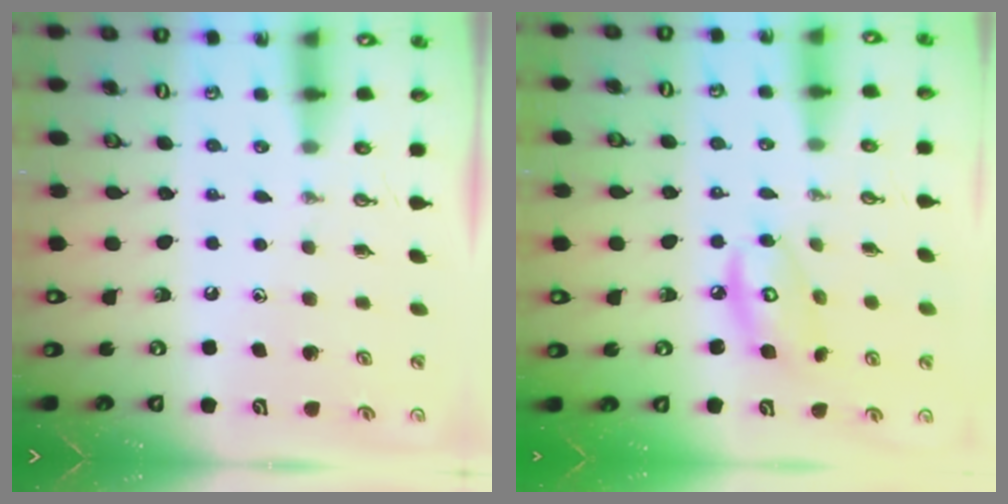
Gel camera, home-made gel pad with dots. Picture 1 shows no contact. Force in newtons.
{"total": 8.4, "press": 8.4, "slide": 0.5}